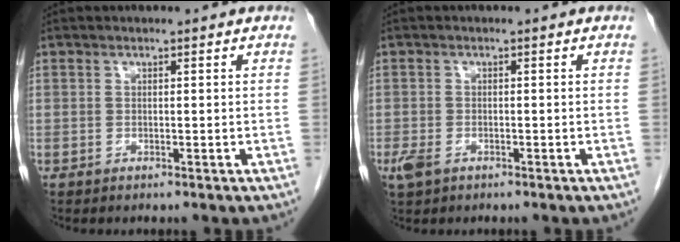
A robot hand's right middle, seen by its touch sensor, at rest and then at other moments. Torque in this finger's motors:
{"motor_torque": [0.54, -0.14, 0.23, 0.05]}